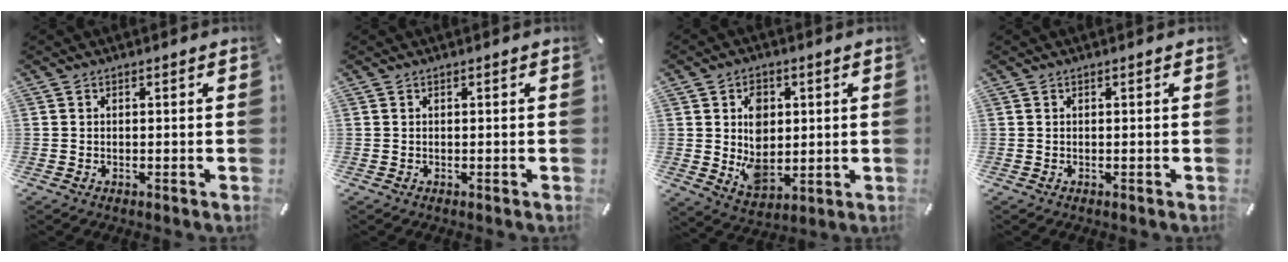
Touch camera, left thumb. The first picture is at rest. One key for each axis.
{"total": 0.0}
{"total": 8.6, "fx": 1.5, "fy": 7.0, "fz": 4.8, "tx": -0.063, "ty": 0.001, "tz": 0.030}
{"total": 0.0}